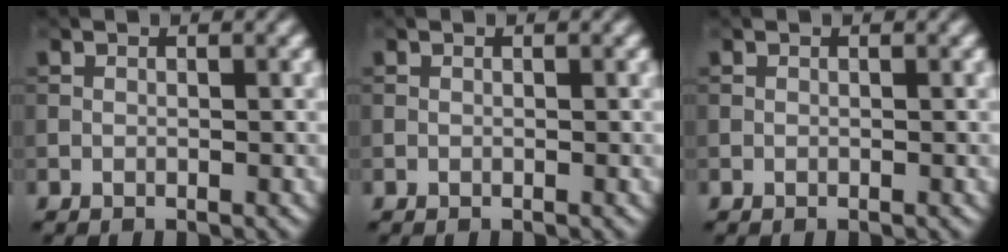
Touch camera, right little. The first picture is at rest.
{"total": 0.0}
{"total": 0.0}